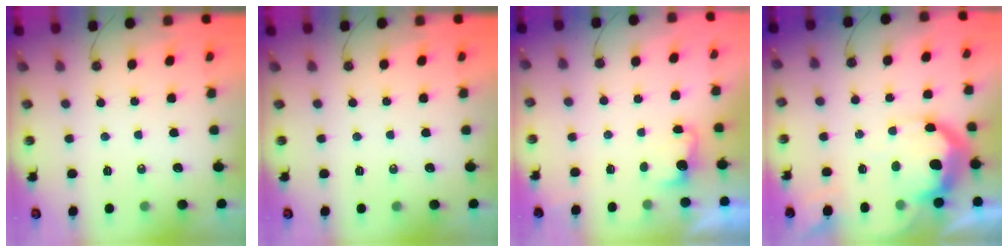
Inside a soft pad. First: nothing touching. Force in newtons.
{"total": 0.0}
{"total": 2.9, "press": 2.8, "slide": 0.9}
{"total": 18.5, "press": 18.4, "slide": 1.4}